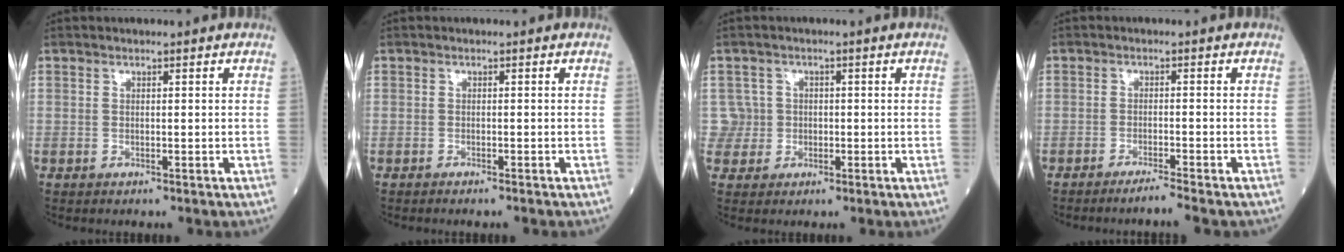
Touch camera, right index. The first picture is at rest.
{"total": 1.5, "force": [-1.3, 0.1, 0.8], "torque": [-0.010, -0.002, -0.014]}
{"total": 3.3, "force": [0.0, 3.2, -0.5], "torque": [0.025, 0.010, -0.001]}
{"total": 3.9, "force": [-3.3, -0.3, 2.0], "torque": [-0.026, -0.003, -0.046]}